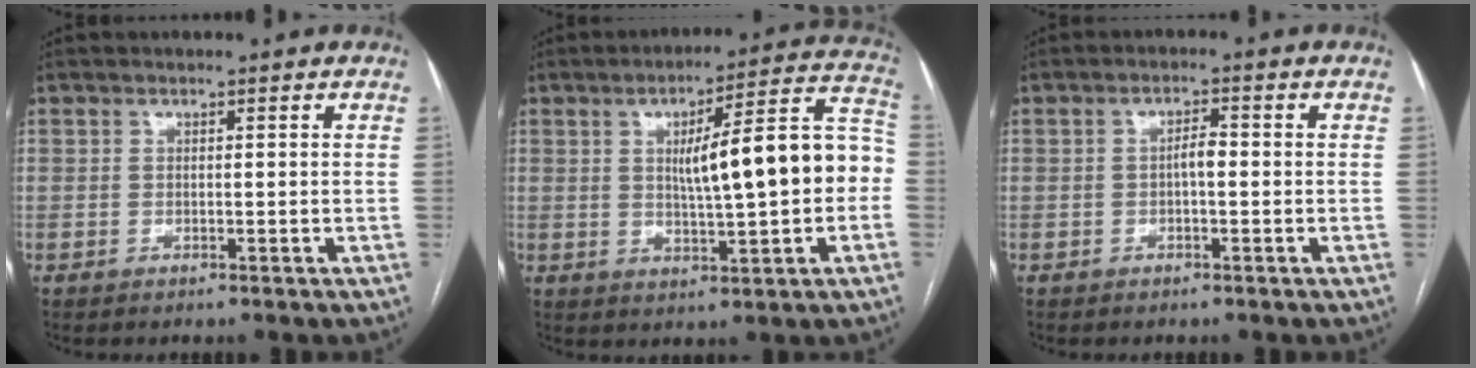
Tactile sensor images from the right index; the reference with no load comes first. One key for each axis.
{"total": 14.5, "fx": 0.1, "fy": 2.3, "fz": 14.3, "tx": -0.196, "ty": 0.040, "tz": 0.005}
{"total": 2.2, "fx": -0.4, "fy": 0.6, "fz": 2.0, "tx": -0.033, "ty": 0.006, "tz": -0.007}